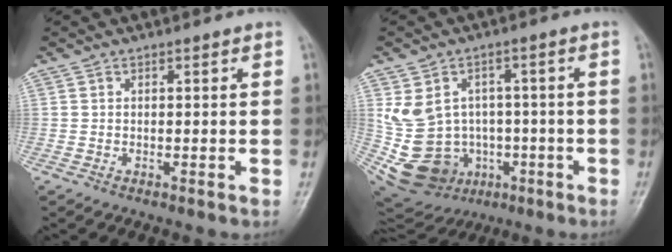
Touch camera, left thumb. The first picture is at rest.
{"total": 16.3, "force": [-1.8, 14.1, 8.1], "torque": [-0.153, 0.027, 0.002]}